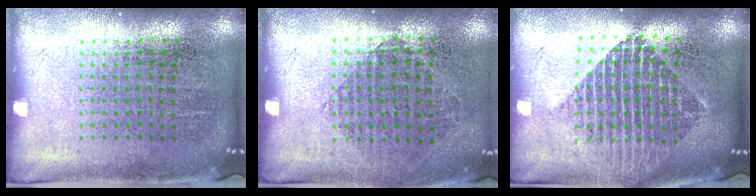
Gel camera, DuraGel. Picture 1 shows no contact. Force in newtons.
{"total": 0.9, "press": 0.8, "slide": 0.3}
{"total": 2.1, "press": 1.7, "slide": 1.2}